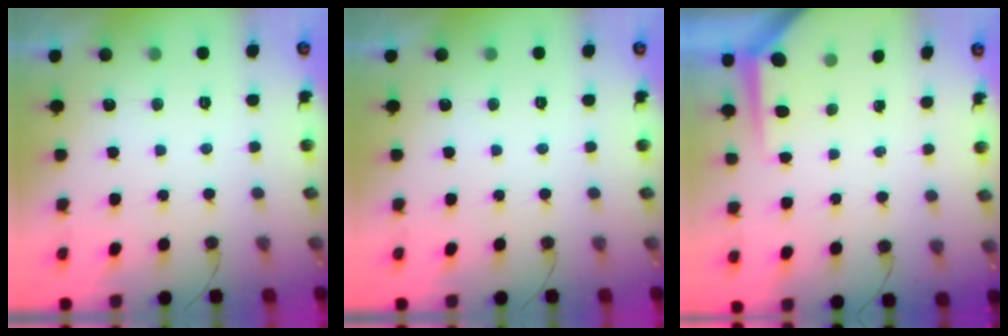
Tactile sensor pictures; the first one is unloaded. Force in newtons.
{"total": 0.0}
{"total": 4.0, "press": 4.0, "slide": 0.3}